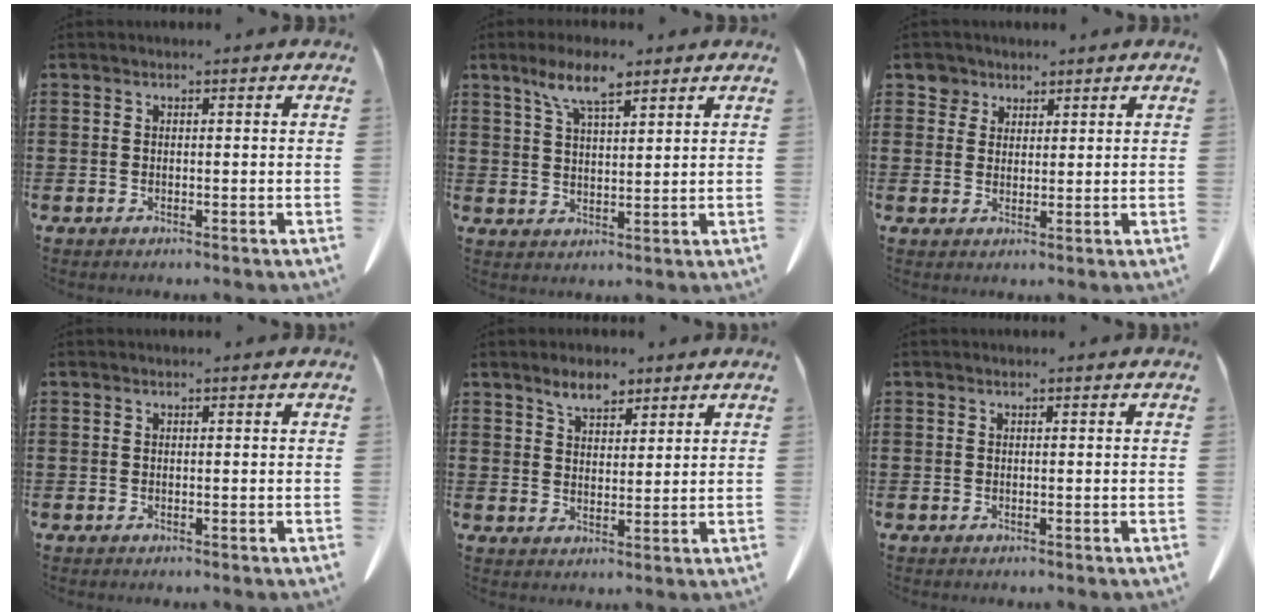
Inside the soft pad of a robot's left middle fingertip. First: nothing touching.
{"total": 7.1, "force": [4.7, 1.9, 5.1], "torque": [-0.110, -0.001, 0.083]}
{"total": 3.2, "force": [2.3, 2.2, 0.3], "torque": [-0.011, 0.003, 0.045]}
{"total": 0.0}
{"total": 4.4, "force": [3.5, 1.9, 1.8], "torque": [-0.036, -0.002, 0.064]}
{"total": 0.0}